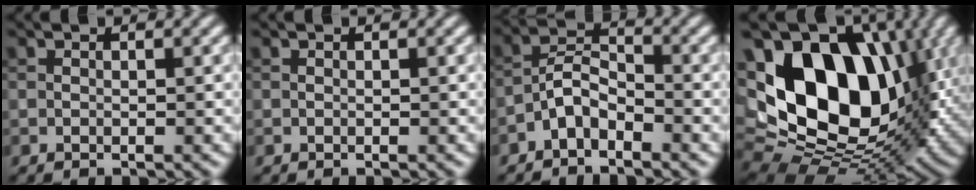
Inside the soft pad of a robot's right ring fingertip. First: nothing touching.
{"total": 0.0}
{"total": 3.0, "force": [-2.0, 1.3, 1.8], "torque": [-0.033, 0.015, -0.047]}
{"total": 16.2, "force": [3.4, 10.6, 11.7], "torque": [-0.195, 0.002, 0.057]}